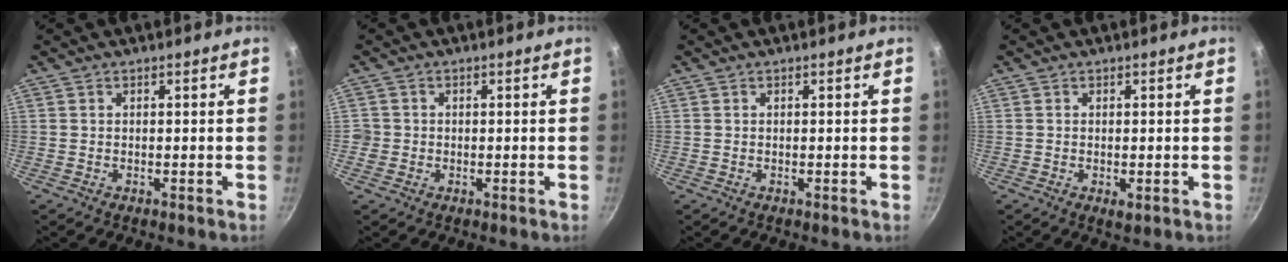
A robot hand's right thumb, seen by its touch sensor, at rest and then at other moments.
{"total": 2.1, "force": [-0.3, 2.0, 0.2], "torque": [0.009, 0.007, -0.008]}
{"total": 0.0}
{"total": 1.4, "force": [-0.3, 0.6, 1.2], "torque": [-0.023, -0.005, -0.002]}